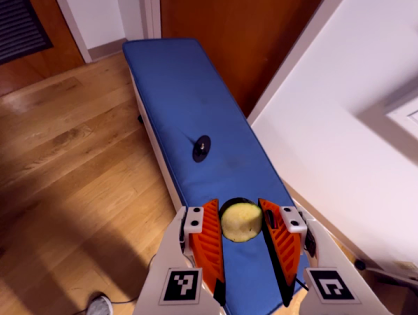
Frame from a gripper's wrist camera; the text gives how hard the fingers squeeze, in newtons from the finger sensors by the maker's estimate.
{"total": 8.0, "left": 7.9, "right": 8.2}